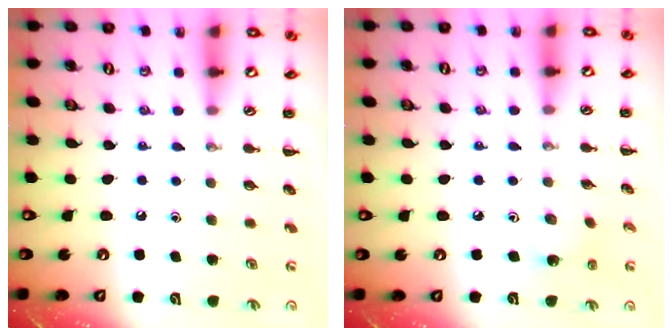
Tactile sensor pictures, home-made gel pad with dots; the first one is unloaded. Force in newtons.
{"total": 2.9, "press": 2.7, "slide": 0.9}